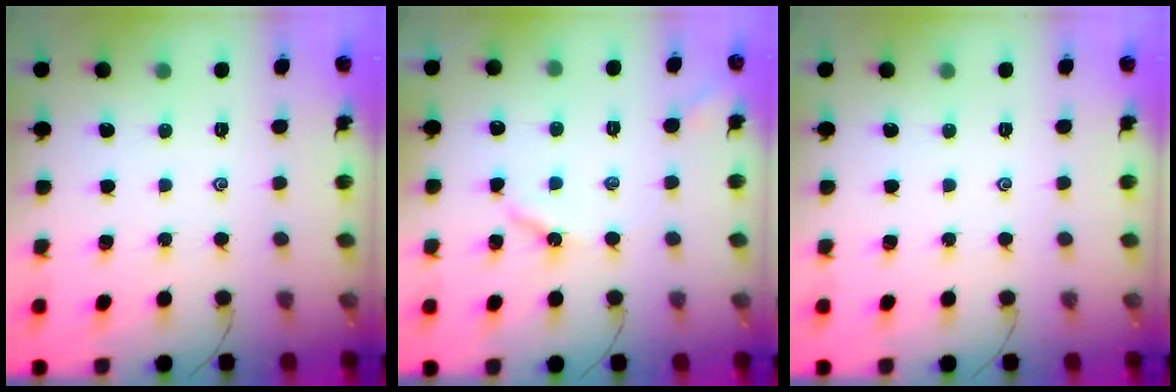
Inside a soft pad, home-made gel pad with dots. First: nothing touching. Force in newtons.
{"total": 3.3, "press": 3.3, "slide": 0.3}
{"total": 0.0}